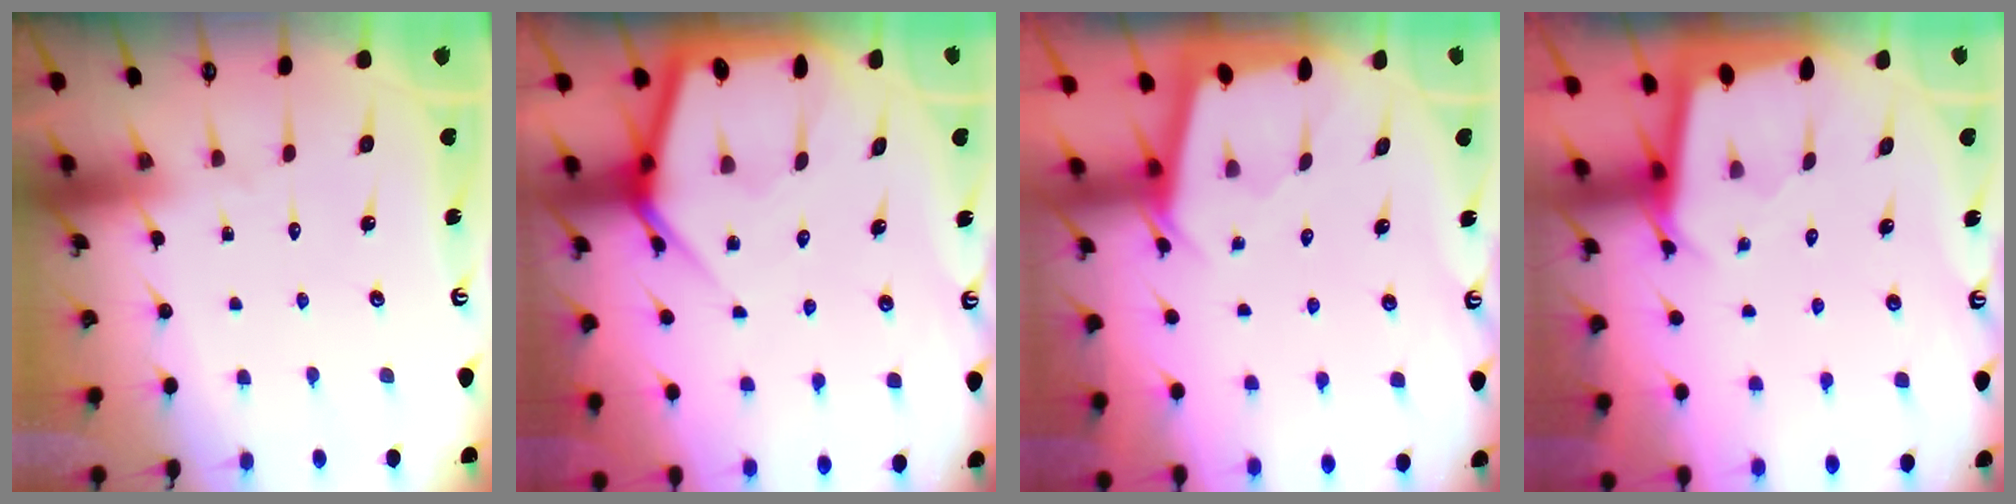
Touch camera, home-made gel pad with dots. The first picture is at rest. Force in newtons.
{"total": 9.0, "press": 9.0, "slide": 0.8}
{"total": 2.2, "press": 2.2, "slide": 0.3}
{"total": 2.4, "press": 2.4, "slide": 0.1}